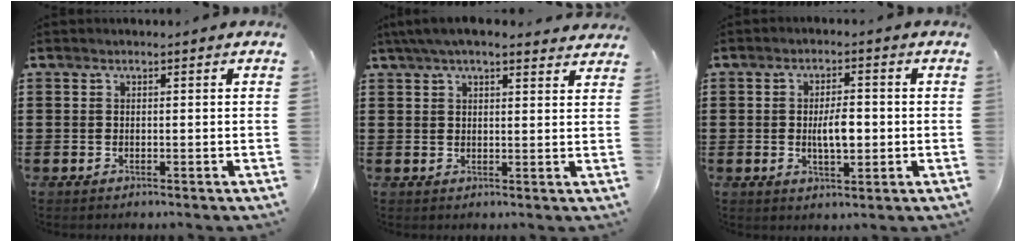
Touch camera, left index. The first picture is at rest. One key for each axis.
{"total": 4.8, "fx": 4.1, "fy": 0.8, "fz": 2.4, "tx": -0.056, "ty": 0.000, "tz": 0.074}
{"total": 4.9, "fx": -0.2, "fy": 1.9, "fz": 4.5, "tx": -0.075, "ty": 0.002, "tz": -0.008}